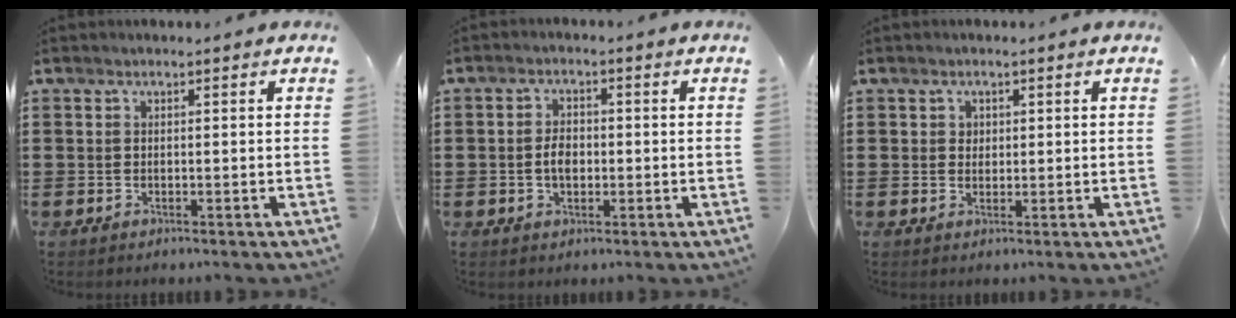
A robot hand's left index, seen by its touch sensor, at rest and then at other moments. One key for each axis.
{"total": 3.2, "fx": -0.3, "fy": 1.9, "fz": 2.6, "tx": -0.050, "ty": 0.003, "tz": -0.006}
{"total": 1.4, "fx": 0.7, "fy": 1.2, "fz": 0.3, "tx": -0.010, "ty": 0.004, "tz": 0.013}